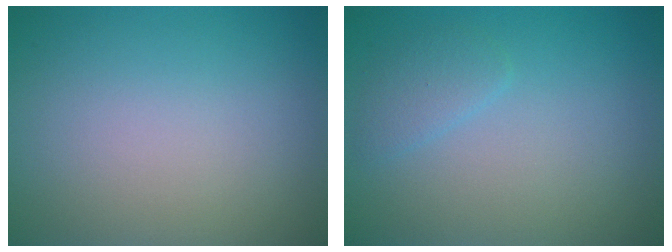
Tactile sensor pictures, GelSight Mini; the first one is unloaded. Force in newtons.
{"total": 1.4, "press": 1.4, "slide": 0.1}